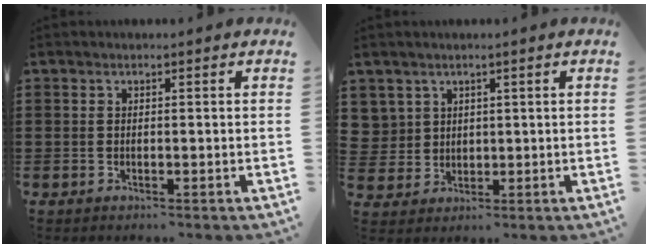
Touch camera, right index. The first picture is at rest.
{"total": 3.3, "force": [1.6, 2.8, 0.0], "torque": [-0.016, 0.012, 0.031]}